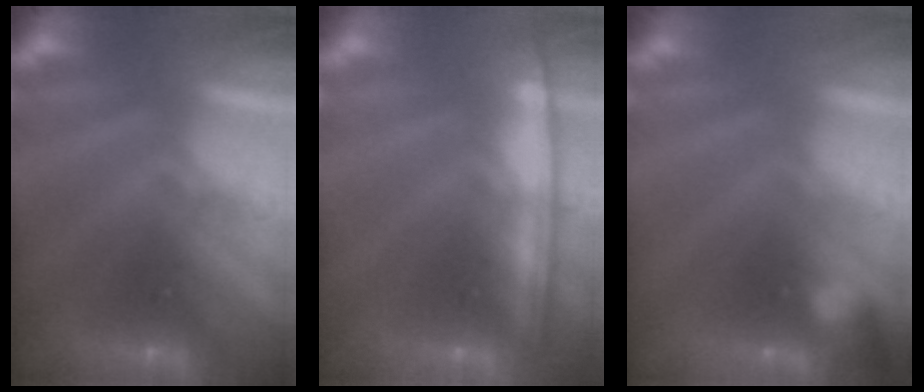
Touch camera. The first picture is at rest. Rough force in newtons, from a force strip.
{"total": 1.1}
{"total": 2.9}